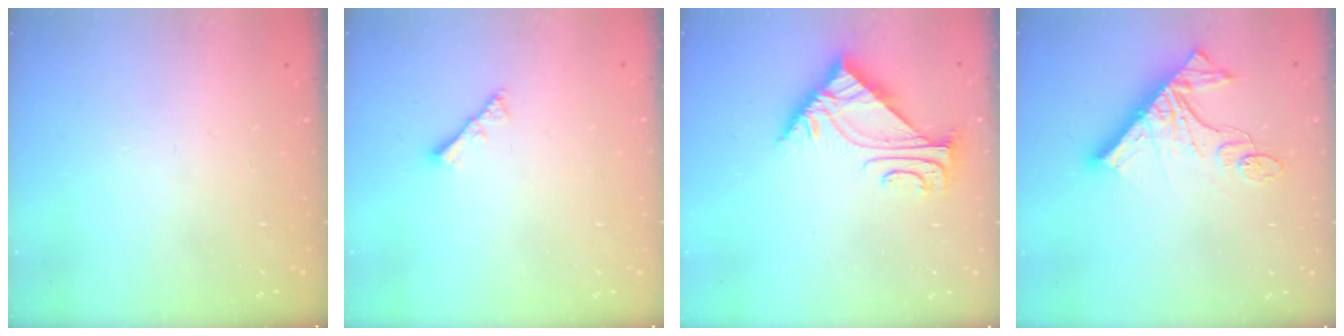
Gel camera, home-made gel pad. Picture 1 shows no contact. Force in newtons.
{"total": 2.8, "press": 2.8, "slide": 0.6}
{"total": 5.5, "press": 5.4, "slide": 0.8}
{"total": 15.3, "press": 15.3, "slide": 1.0}